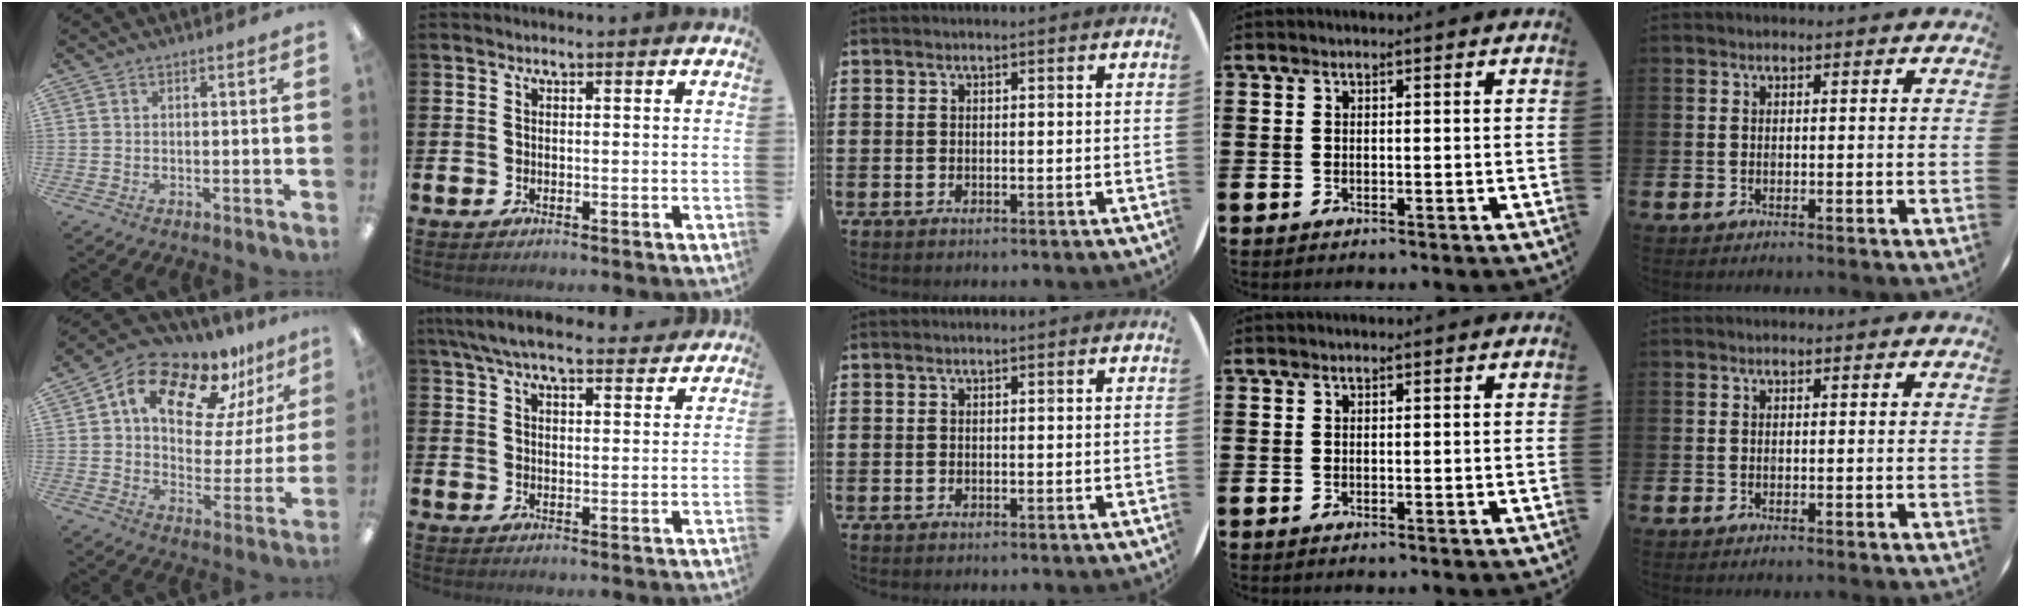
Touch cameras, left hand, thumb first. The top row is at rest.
{"thumb": {"total": 16.9, "force": [11.7, 8.1, 9.0], "torque": [-0.167, -0.069, 0.204]}, "index": {"total": 6.9, "force": [6.3, 1.3, 2.6], "torque": [-0.064, -0.024, 0.116]}}